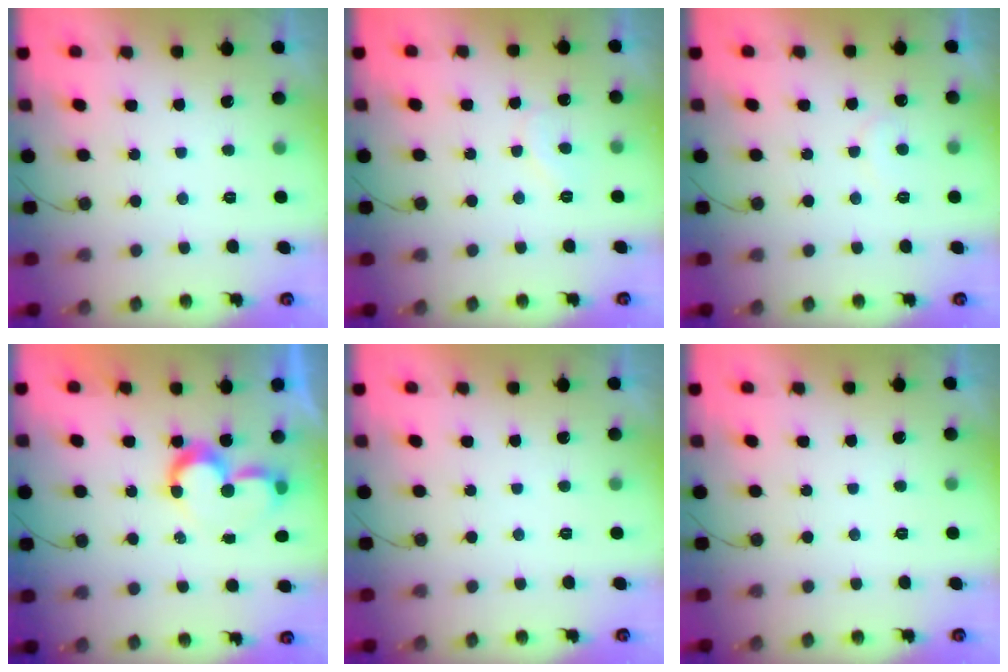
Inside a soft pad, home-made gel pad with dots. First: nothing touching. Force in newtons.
{"total": 5.9, "press": 5.9, "slide": 0.3}
{"total": 5.9, "press": 5.9, "slide": 0.3}
{"total": 9.5, "press": 9.5, "slide": 0.9}
{"total": 2.0, "press": 2.0, "slide": 0.1}
{"total": 0.0}